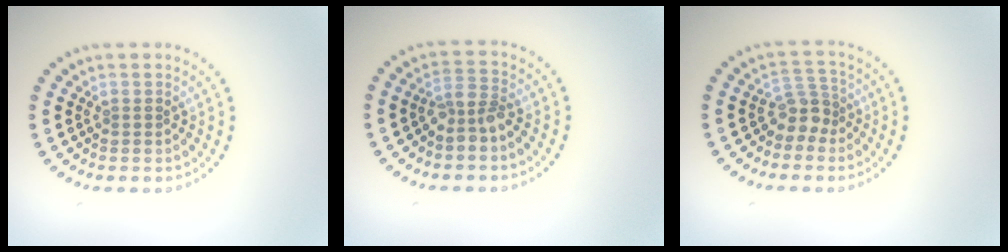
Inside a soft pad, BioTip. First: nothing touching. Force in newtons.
{"total": 2.3, "press": 2.0, "slide": 1.1}
{"total": 2.5, "press": 1.9, "slide": 1.7}